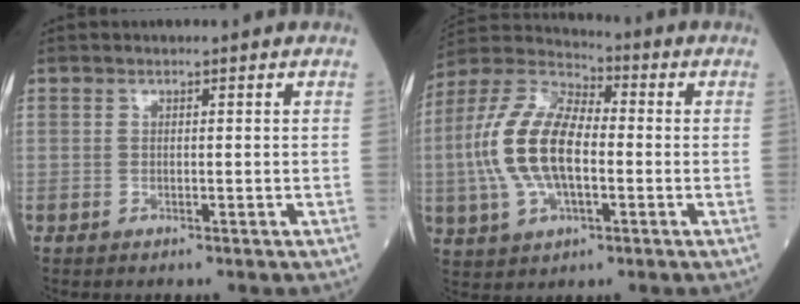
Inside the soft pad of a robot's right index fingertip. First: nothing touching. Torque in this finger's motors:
{"motor_torque": [1.71, -0.43, 1.05, 0.21]}